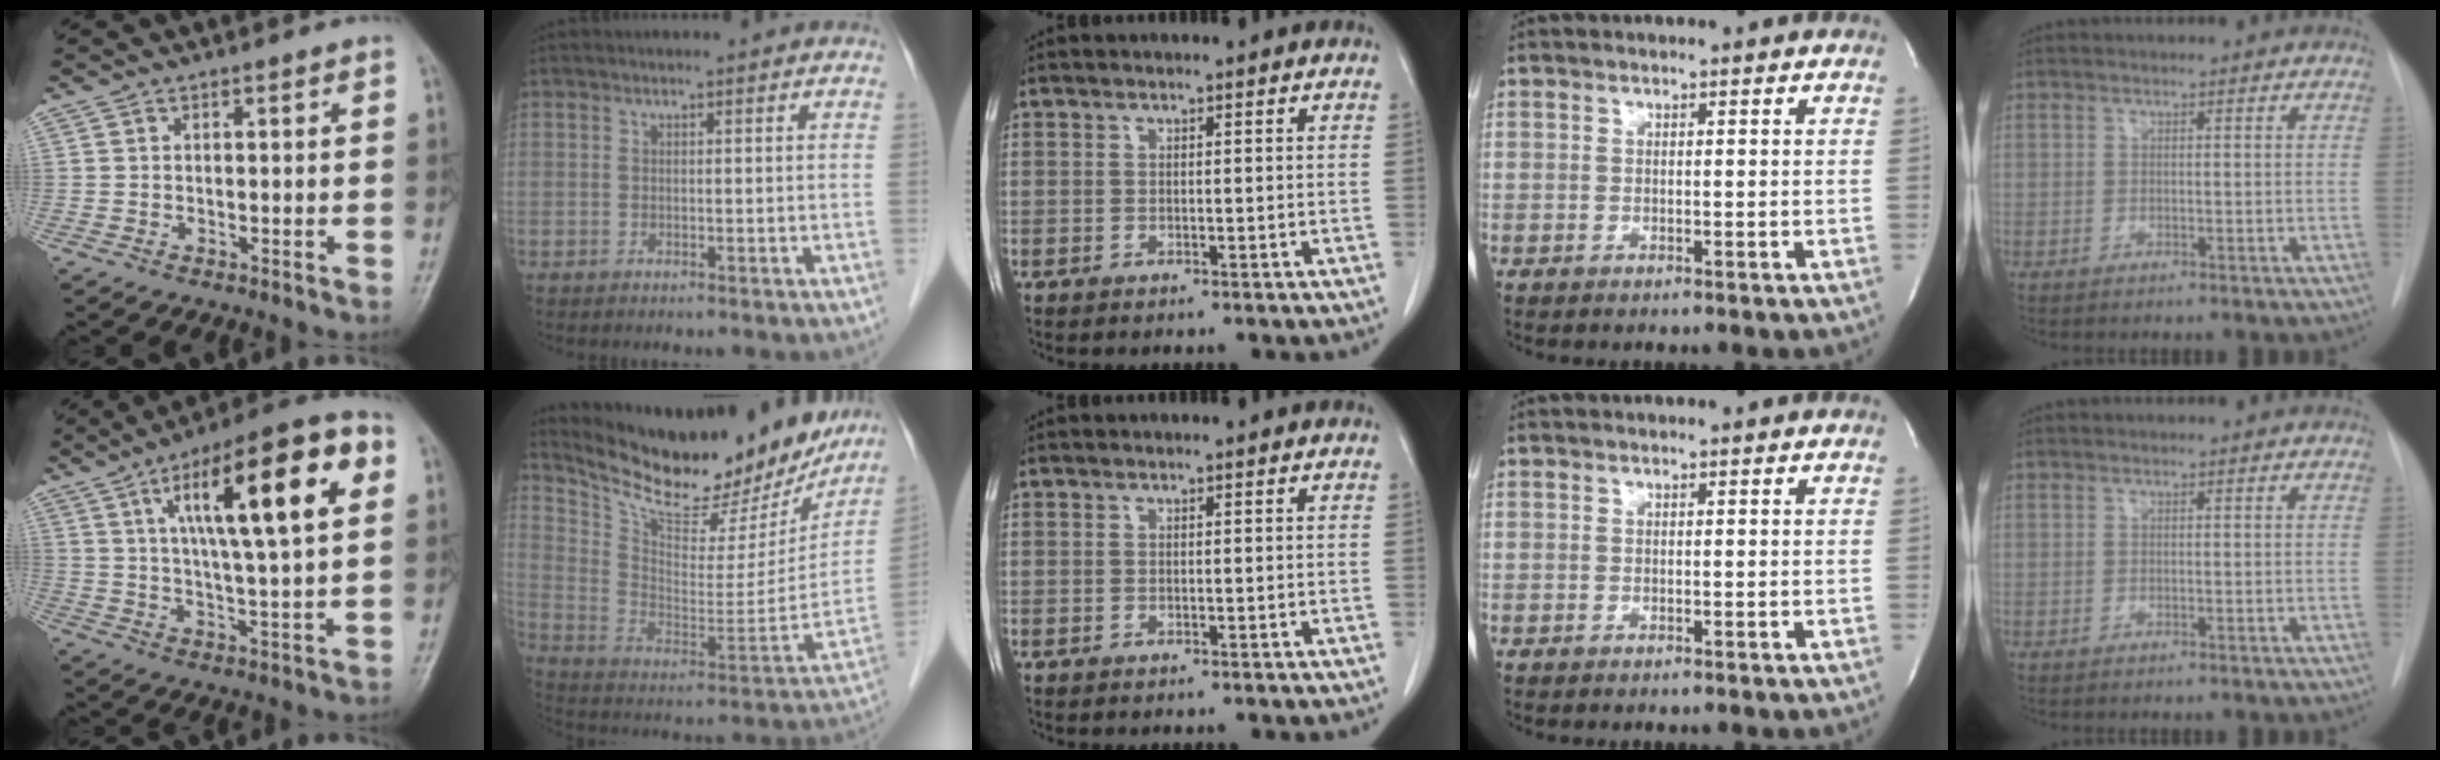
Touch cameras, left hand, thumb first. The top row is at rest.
{"thumb": {"total": 21.6, "force": [7.3, 5.6, 19.6], "torque": [-0.286, 0.004, 0.106]}, "index": {"total": 25.0, "force": [21.8, 6.9, 10.0], "torque": [-0.164, -0.035, 0.316]}}